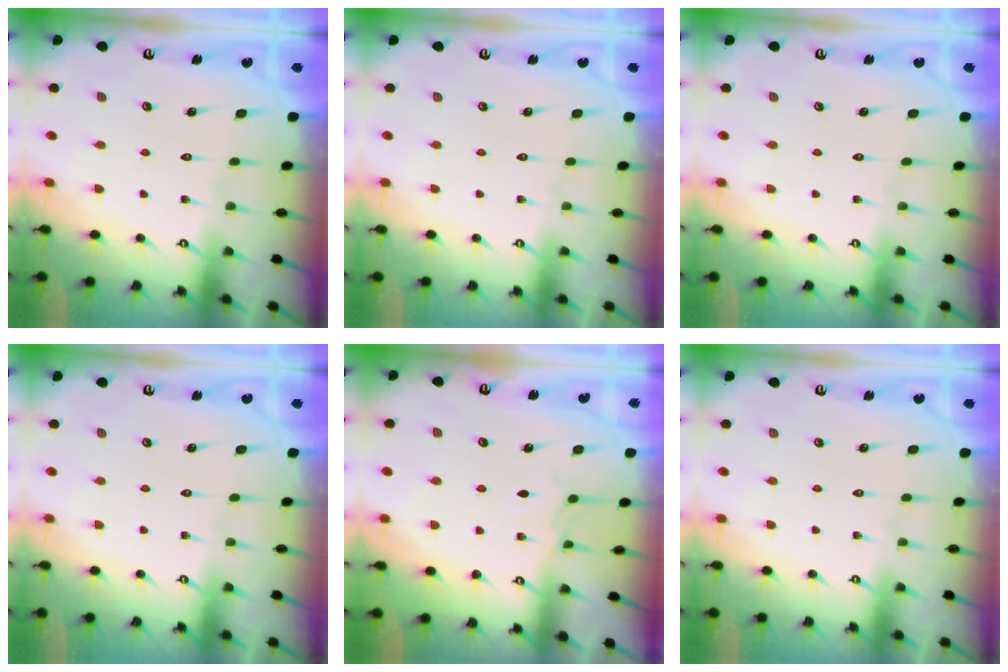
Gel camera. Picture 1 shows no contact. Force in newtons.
{"total": 0.0}
{"total": 0.0}
{"total": 0.0}
{"total": 4.2, "press": 4.1, "slide": 0.6}
{"total": 0.0}